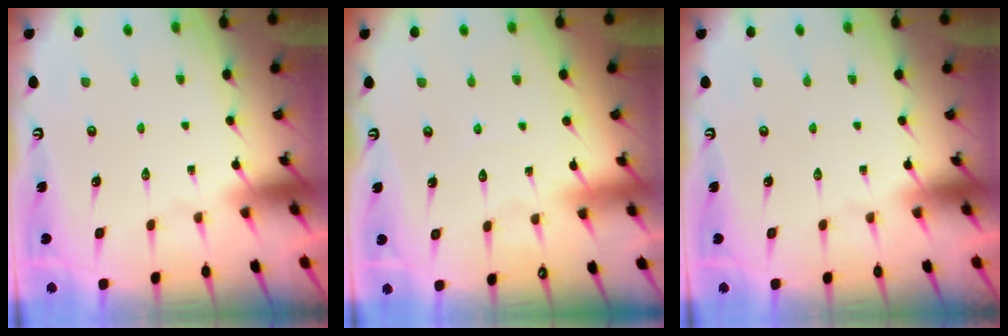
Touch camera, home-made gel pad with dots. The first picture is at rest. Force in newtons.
{"total": 3.0, "press": 2.9, "slide": 0.3}
{"total": 0.0}